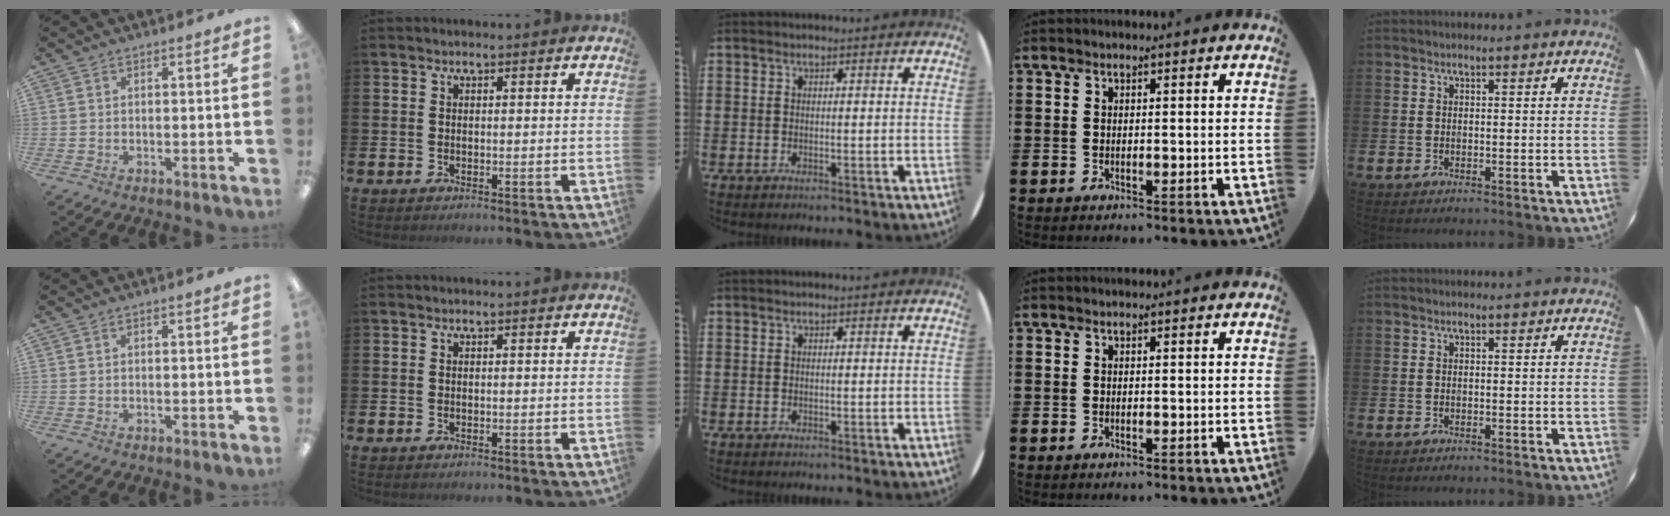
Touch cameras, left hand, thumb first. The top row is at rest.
{}